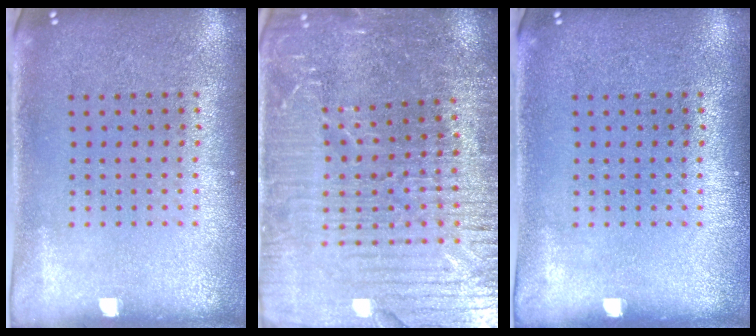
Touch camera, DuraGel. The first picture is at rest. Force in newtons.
{"total": 4.7, "press": 4.4, "slide": 1.5}
{"total": 0.0}